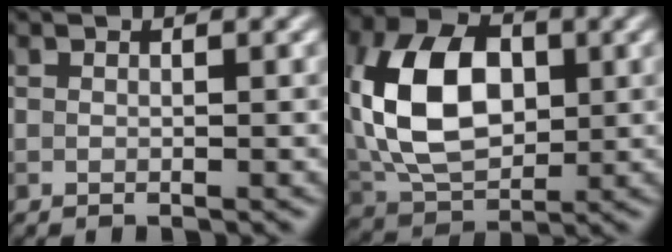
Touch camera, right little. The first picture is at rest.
{"total": 10.5, "force": [0.9, 6.6, 8.1], "torque": [-0.163, 0.011, 0.010]}